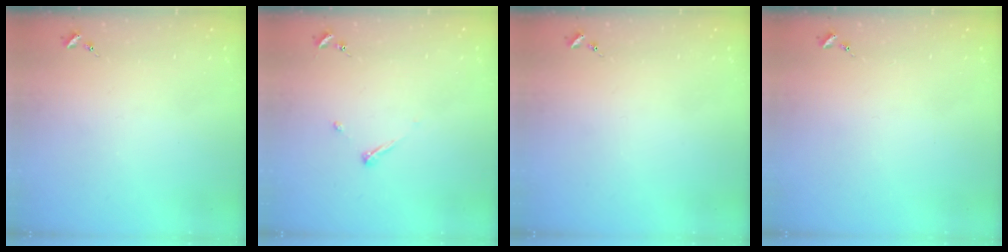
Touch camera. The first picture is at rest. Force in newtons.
{"total": 4.5, "press": 4.5, "slide": 0.4}
{"total": 0.0}
{"total": 0.0}